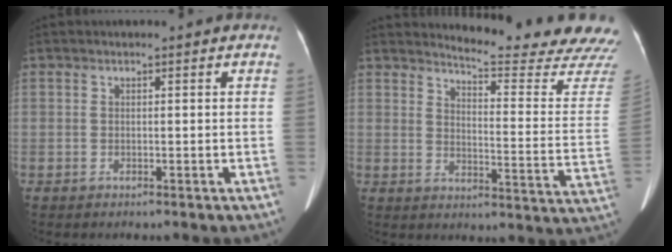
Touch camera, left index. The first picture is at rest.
{"total": 19.1, "force": [18.6, -1.2, 3.8], "torque": [-0.053, -0.152, 0.209]}